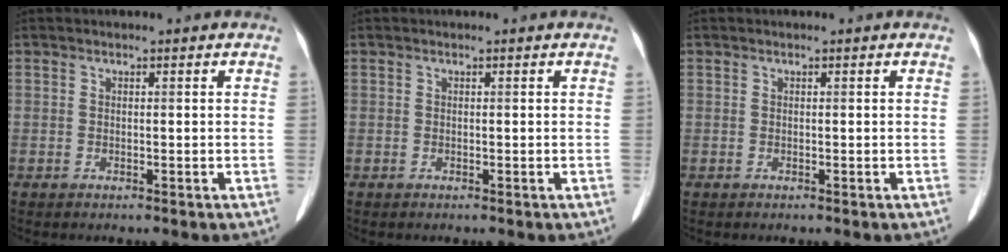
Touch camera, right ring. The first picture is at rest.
{"total": 0.0}
{"total": 0.0}